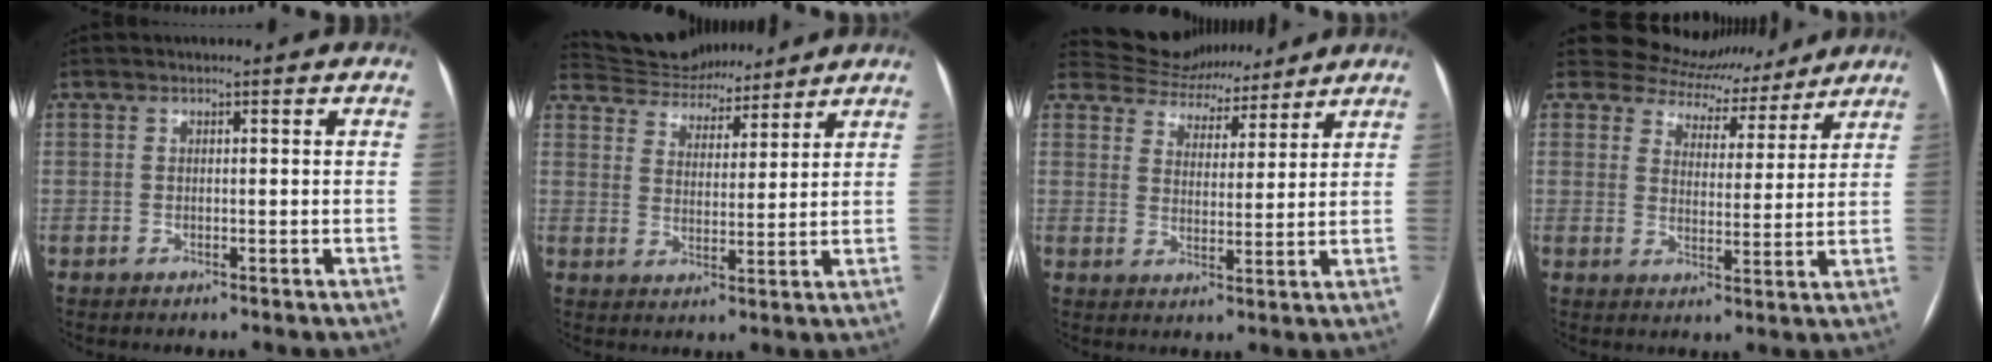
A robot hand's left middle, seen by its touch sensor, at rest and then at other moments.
{"total": 12.0, "force": [11.2, 3.6, 2.1], "torque": [-0.031, 0.016, 0.183]}
{"total": 10.7, "force": [9.9, 3.8, 0.8], "torque": [-0.004, 0.011, 0.151]}
{"total": 11.8, "force": [10.3, 5.5, 1.4], "torque": [-0.017, 0.012, 0.133]}